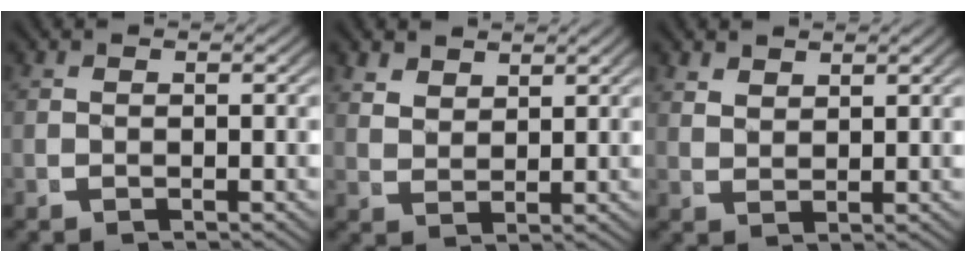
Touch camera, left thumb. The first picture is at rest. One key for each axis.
{"total": 2.9, "fx": 2.6, "fy": 1.0, "fz": 0.9, "tx": -0.009, "ty": -0.004, "tz": 0.056}
{"total": 2.2, "fx": 2.1, "fy": 0.4, "fz": 0.4, "tx": -0.001, "ty": -0.001, "tz": 0.048}